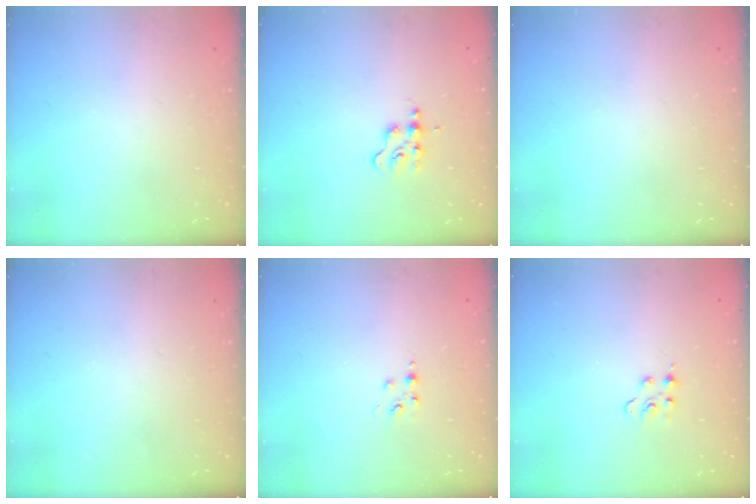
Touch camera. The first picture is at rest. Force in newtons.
{"total": 2.4, "press": 2.4, "slide": 0.3}
{"total": 0.0}
{"total": 0.0}
{"total": 4.3, "press": 4.2, "slide": 0.6}
{"total": 4.4, "press": 4.3, "slide": 0.5}